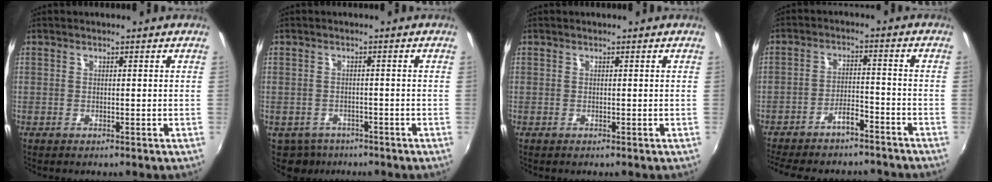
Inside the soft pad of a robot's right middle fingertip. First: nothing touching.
{"total": 4.3, "force": [-3.0, 3.0, 0.8], "torque": [-0.029, -0.008, -0.045]}
{"total": 0.0}
{"total": 11.8, "force": [-10.4, 3.2, 4.5], "torque": [-0.108, 0.017, -0.154]}